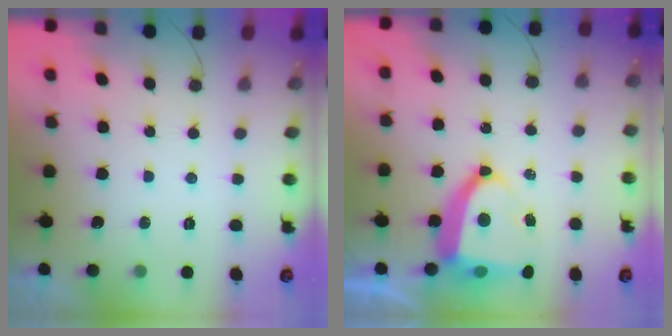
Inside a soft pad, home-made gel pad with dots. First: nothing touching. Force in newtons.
{"total": 11.8, "press": 11.7, "slide": 1.5}